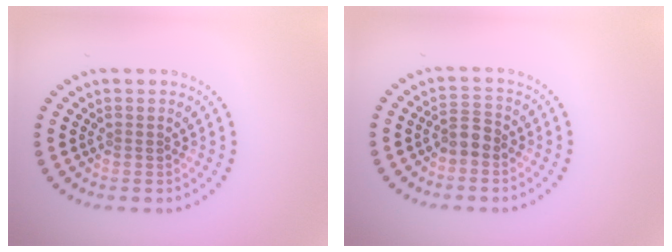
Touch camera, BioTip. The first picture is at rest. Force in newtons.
{"total": 2.0, "press": 1.8, "slide": 0.8}